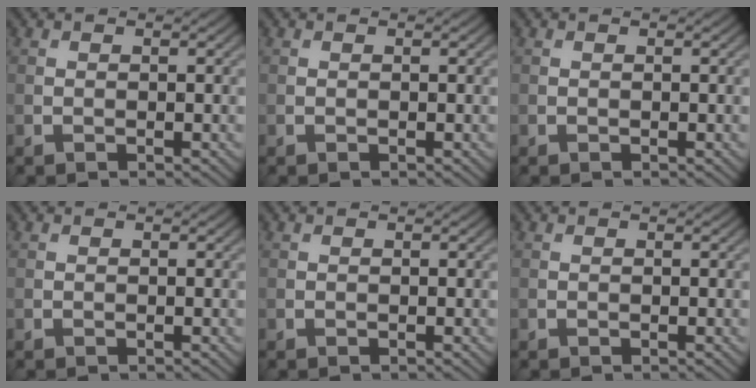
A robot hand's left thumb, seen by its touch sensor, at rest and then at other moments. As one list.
[{"total": 0.0}, {"total": 0.0}, {"total": 0.0}, {"total": 0.0}, {"total": 0.0}]